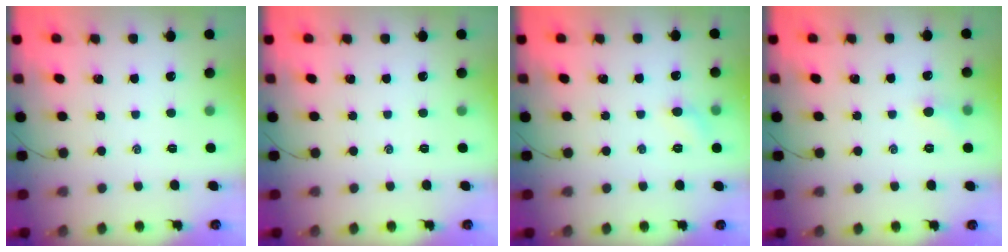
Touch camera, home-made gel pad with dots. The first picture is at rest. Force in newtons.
{"total": 0.0}
{"total": 5.5, "press": 5.2, "slide": 1.8}
{"total": 3.1, "press": 2.9, "slide": 1.1}